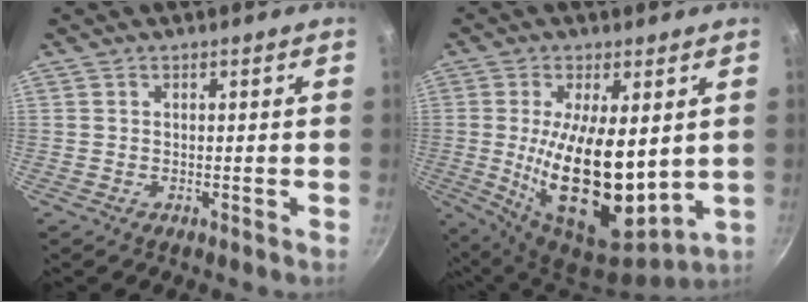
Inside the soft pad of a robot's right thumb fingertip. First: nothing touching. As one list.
[{"total": 19.6, "force": [0.9, 8.6, 17.6], "torque": [-0.297, -0.033, 0.031]}]